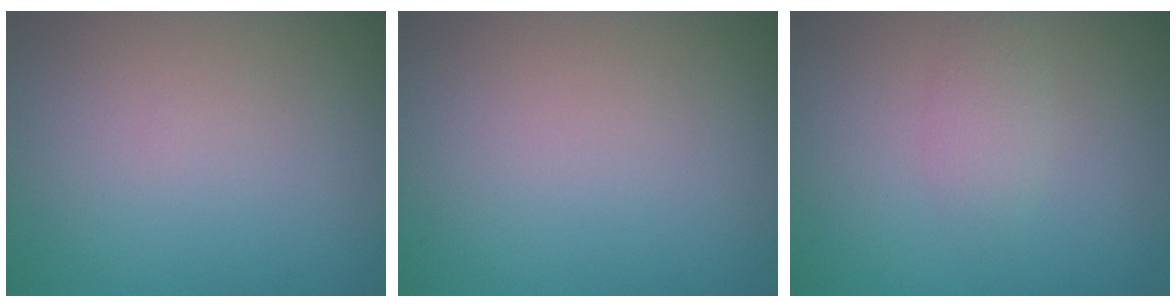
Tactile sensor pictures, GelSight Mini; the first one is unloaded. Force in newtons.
{"total": 0.0}
{"total": 1.5, "press": 1.5, "slide": 0.0}